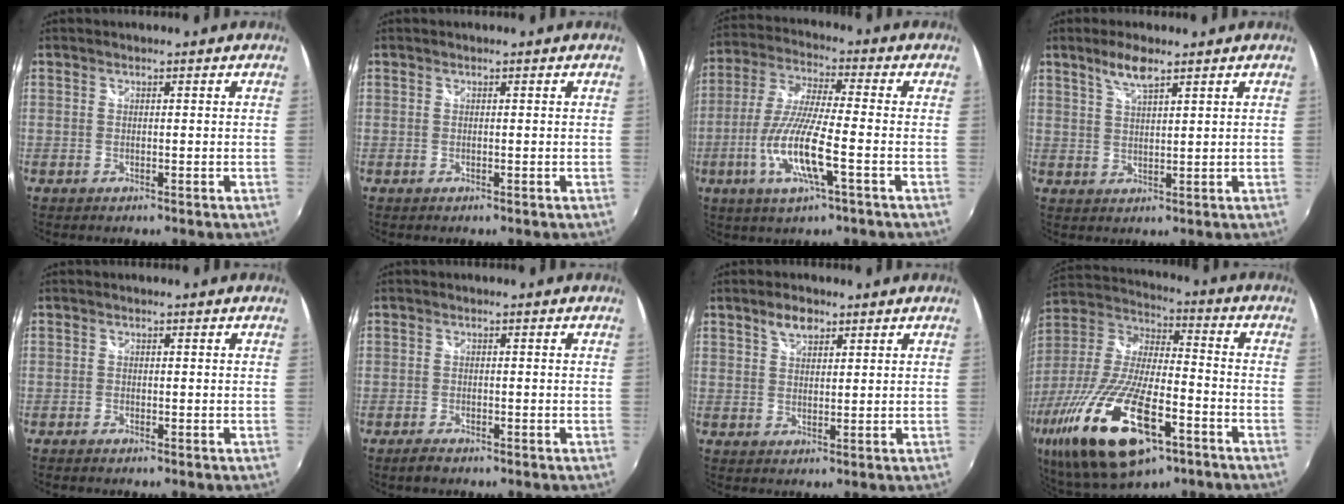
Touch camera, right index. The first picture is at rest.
{"total": 0.0}
{"total": 12.9, "force": [-4.3, 1.7, 12.0], "torque": [-0.251, -0.012, -0.084]}
{"total": 4.5, "force": [3.1, 1.0, 3.1], "torque": [-0.059, 0.005, 0.060]}
{"total": 0.7, "force": [-0.6, 0.3, 0.2], "torque": [-0.006, -0.002, -0.014]}
{"total": 2.1, "force": [-1.6, 0.8, 1.0], "torque": [-0.024, -0.006, -0.031]}
{"total": 3.7, "force": [2.3, 2.0, 2.1], "torque": [-0.034, 0.008, 0.042]}
{"total": 27.8, "force": [-13.3, 10.6, 22.1], "torque": [-0.459, -0.068, -0.233]}